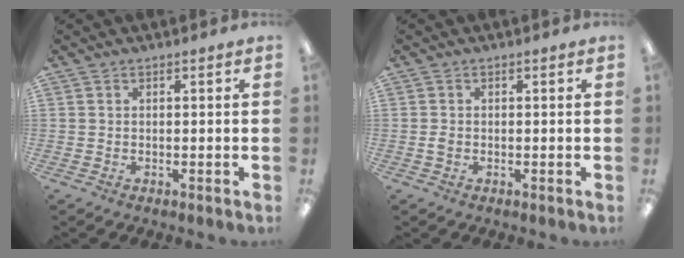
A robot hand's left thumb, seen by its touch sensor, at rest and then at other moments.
{"total": 0.7, "force": [-0.2, 0.7, 0.2], "torque": [-0.004, 0.003, -0.005]}